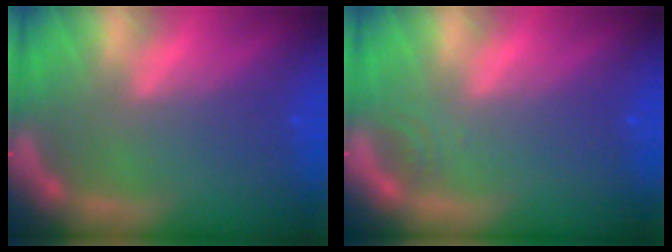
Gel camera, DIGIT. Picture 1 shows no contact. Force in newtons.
{"total": 1.0}